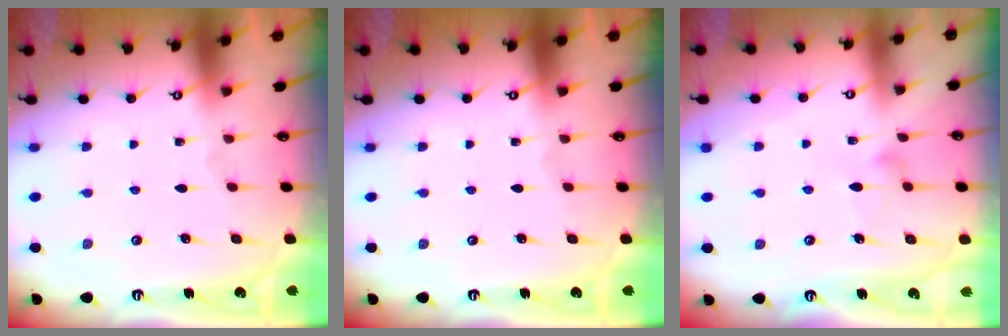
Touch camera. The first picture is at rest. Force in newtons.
{"total": 0.0}
{"total": 8.4, "press": 8.4, "slide": 0.5}